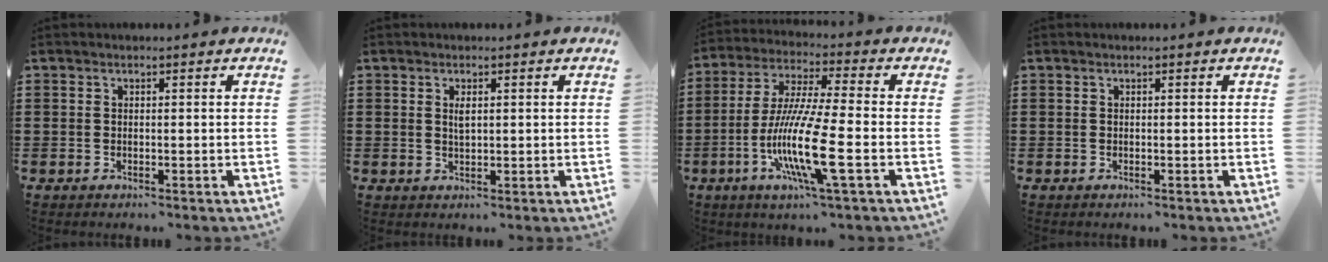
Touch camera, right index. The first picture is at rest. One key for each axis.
{"total": 1.7, "fx": 0.5, "fy": 0.6, "fz": 1.6, "tx": -0.033, "ty": 0.003, "tz": 0.007}
{"total": 13.4, "fx": -4.6, "fy": 1.3, "fz": 12.6, "tx": -0.279, "ty": -0.022, "tz": -0.099}
{"total": 0.0}